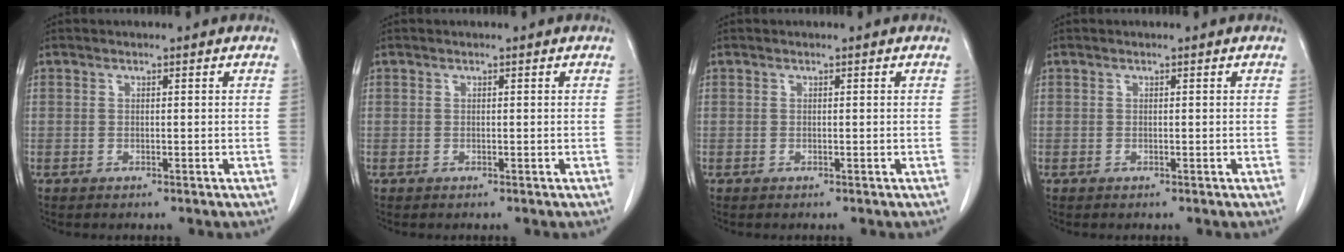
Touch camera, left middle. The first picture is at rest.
{"total": 0.0}
{"total": 0.0}
{"total": 0.0}